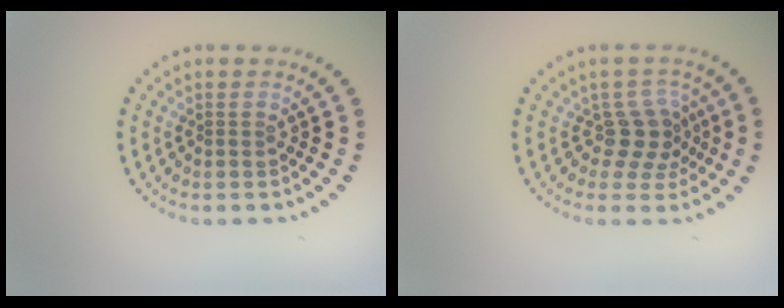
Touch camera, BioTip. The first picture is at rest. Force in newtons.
{"total": 2.8, "press": 2.3, "slide": 1.6}